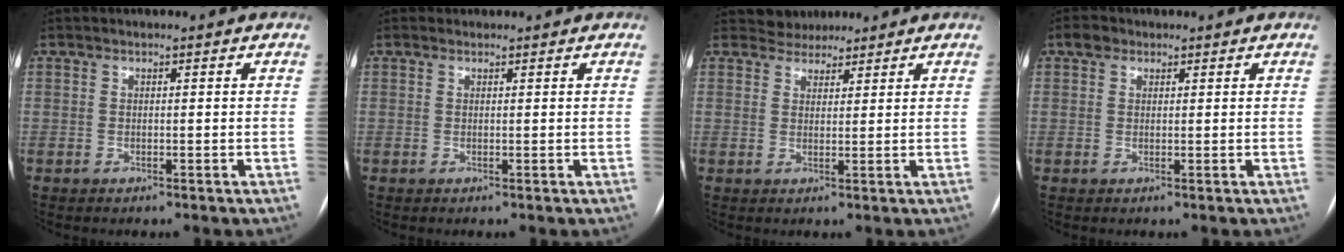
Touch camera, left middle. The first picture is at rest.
{"total": 0.6, "force": [0.5, 0.3, 0.0], "torque": [-0.005, 0.007, 0.008]}
{"total": 3.5, "force": [3.1, 1.5, -0.1], "torque": [0.003, 0.017, 0.051]}
{"total": 2.0, "force": [1.2, 1.5, 0.7], "torque": [-0.013, 0.015, 0.019]}